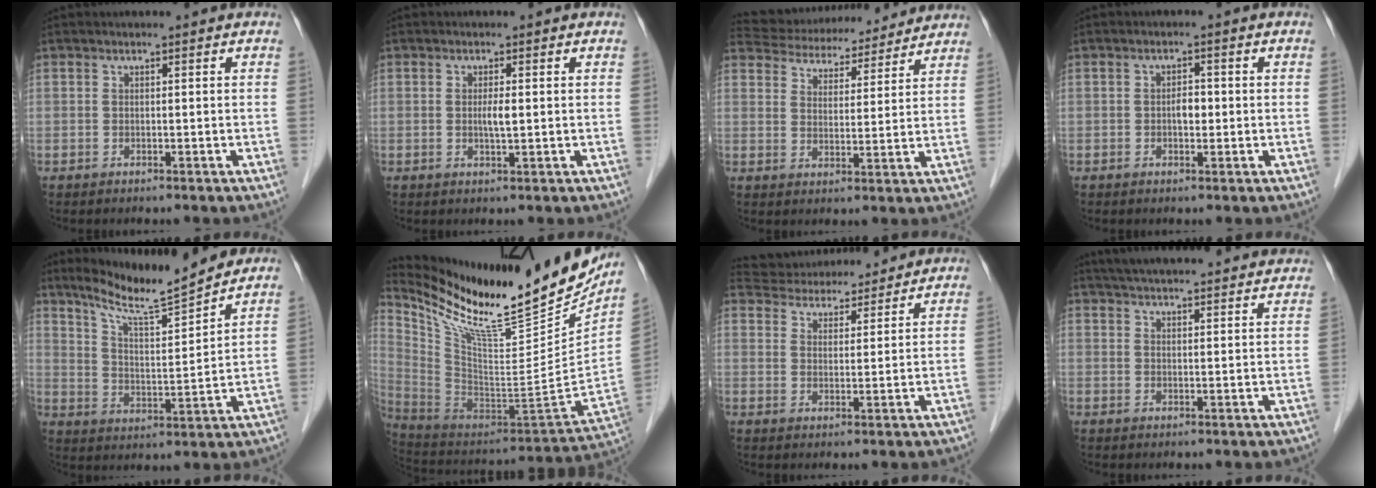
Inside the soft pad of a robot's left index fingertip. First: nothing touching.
{"total": 2.0, "force": [0.0, 0.3, 2.0], "torque": [-0.040, -0.002, 0.002]}
{"total": 15.4, "force": [14.4, 4.0, 3.5], "torque": [-0.057, 0.030, 0.207]}
{"total": 2.1, "force": [-0.3, 1.1, 1.8], "torque": [-0.027, 0.004, -0.004]}
{"total": 11.8, "force": [10.5, -0.3, 5.2], "torque": [-0.096, -0.004, 0.182]}
{"total": 28.1, "force": [23.2, 3.2, 15.6], "torque": [-0.268, -0.069, 0.368]}
{"total": 13.7, "force": [12.9, 3.2, 3.3], "torque": [-0.055, 0.033, 0.195]}
{"total": 21.2, "force": [19.6, 2.4, 7.7], "torque": [-0.118, 0.025, 0.255]}